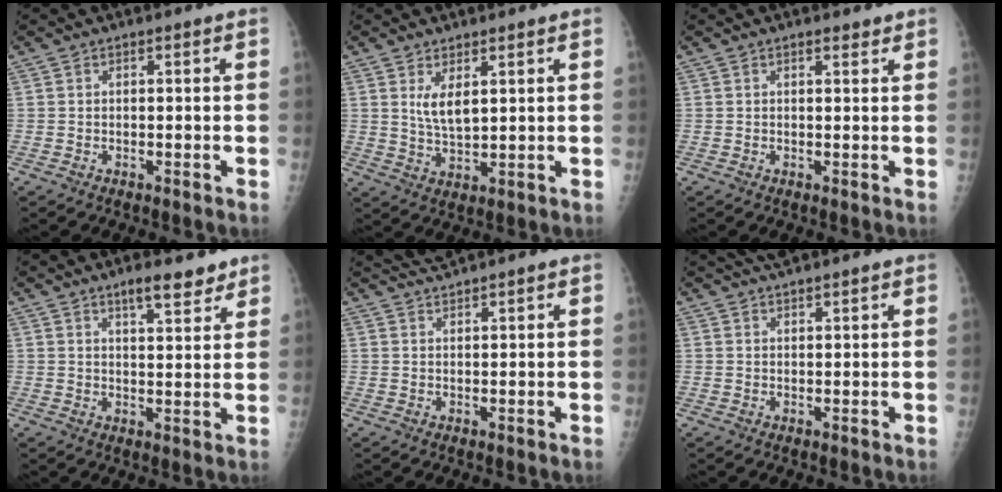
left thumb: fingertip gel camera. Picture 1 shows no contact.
{"total": 4.9, "force": [2.1, 1.9, 4.0], "torque": [-0.071, -0.021, 0.048]}
{"total": 1.5, "force": [1.3, 0.5, 0.7], "torque": [-0.006, -0.007, 0.018]}
{"total": 6.5, "force": [4.9, 1.8, 3.8], "torque": [-0.039, -0.033, 0.074]}
{"total": 2.5, "force": [2.4, -0.6, 0.3], "torque": [-0.005, 0.000, 0.054]}
{"total": 4.7, "force": [4.0, 0.9, 2.2], "torque": [-0.026, 0.008, 0.069]}